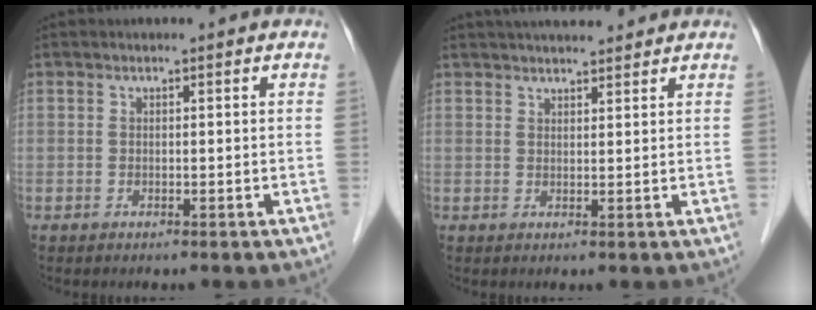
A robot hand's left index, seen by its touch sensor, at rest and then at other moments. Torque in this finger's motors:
{"motor_torque": [1.06, -1.08, 0.33, 0.10]}